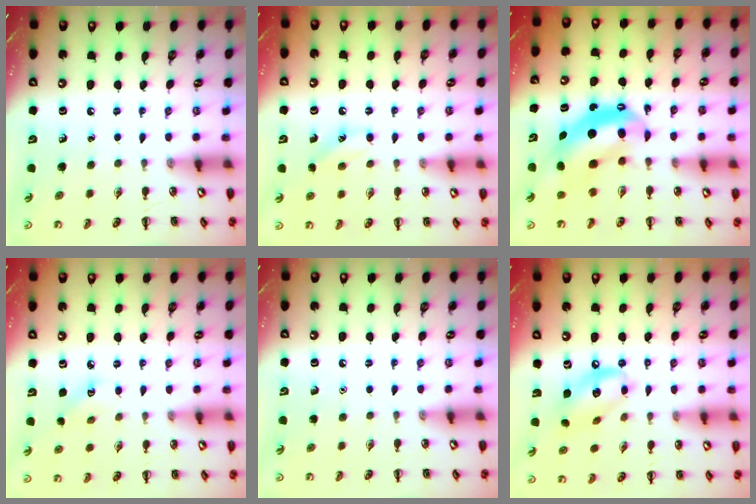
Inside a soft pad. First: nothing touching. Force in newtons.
{"total": 7.5, "press": 7.2, "slide": 1.9}
{"total": 8.4, "press": 8.1, "slide": 2.1}
{"total": 3.5, "press": 3.4, "slide": 0.7}
{"total": 1.6, "press": 1.6, "slide": 0.1}
{"total": 10.6, "press": 10.4, "slide": 1.7}